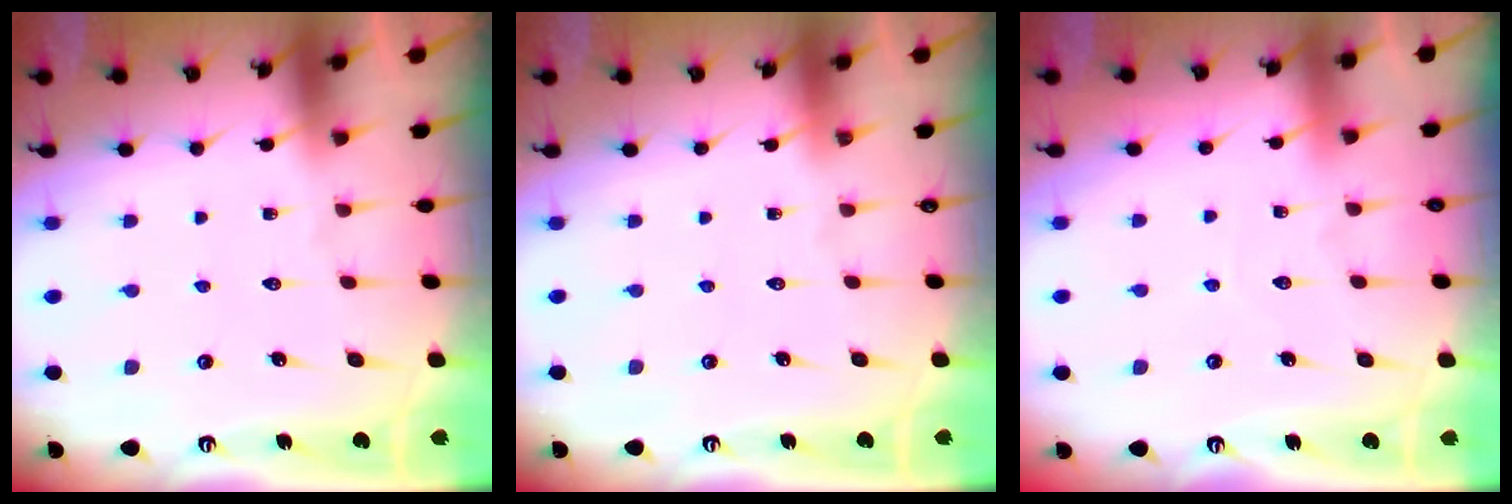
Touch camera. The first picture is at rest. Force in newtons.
{"total": 0.0}
{"total": 3.0, "press": 3.0, "slide": 0.3}